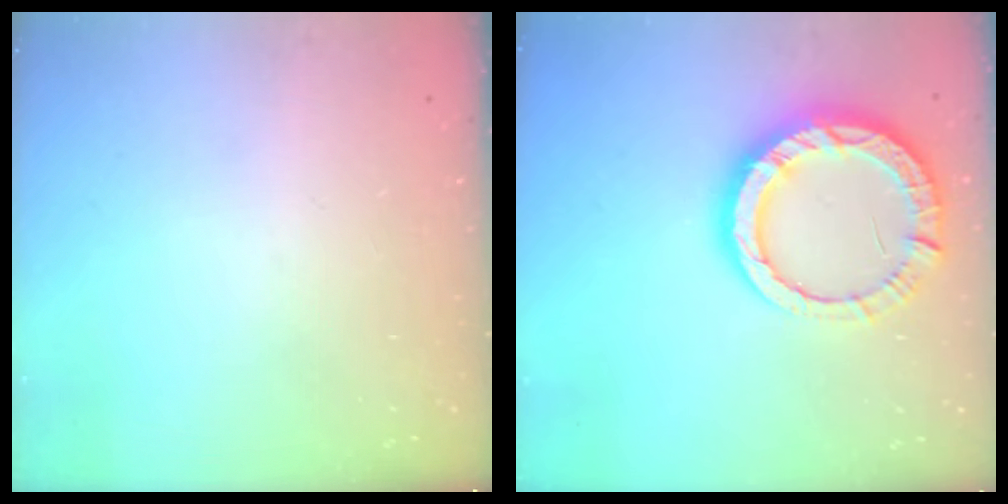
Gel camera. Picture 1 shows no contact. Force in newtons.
{"total": 12.5, "press": 12.4, "slide": 0.9}